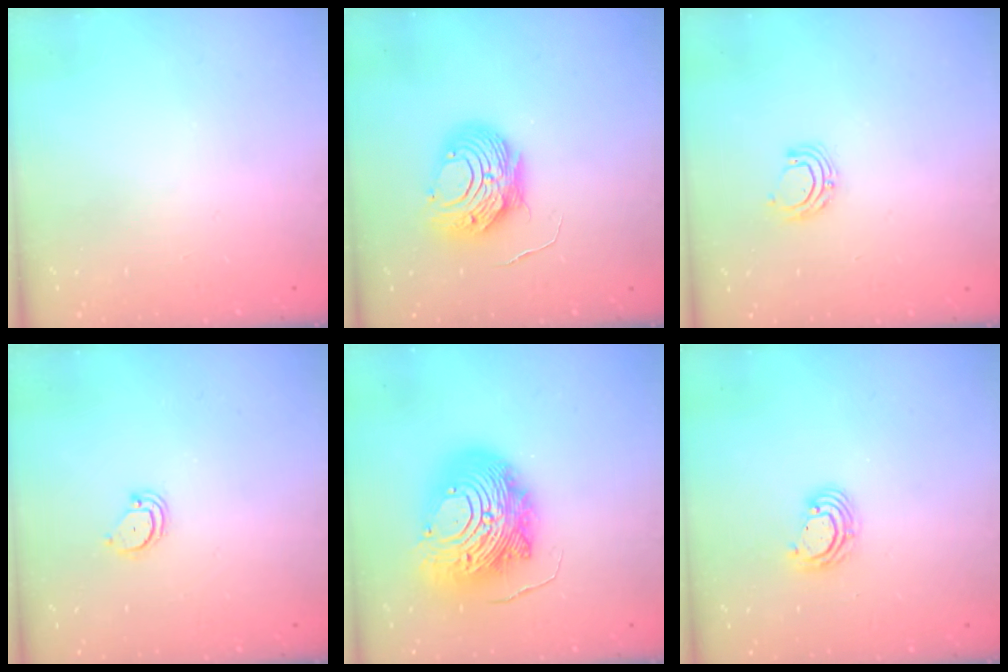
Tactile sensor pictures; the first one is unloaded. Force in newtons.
{"total": 9.4, "press": 9.4, "slide": 1.0}
{"total": 7.6, "press": 7.5, "slide": 0.9}
{"total": 2.6, "press": 2.6, "slide": 0.2}
{"total": 20.1, "press": 20.0, "slide": 2.0}
{"total": 5.1, "press": 5.1, "slide": 0.3}